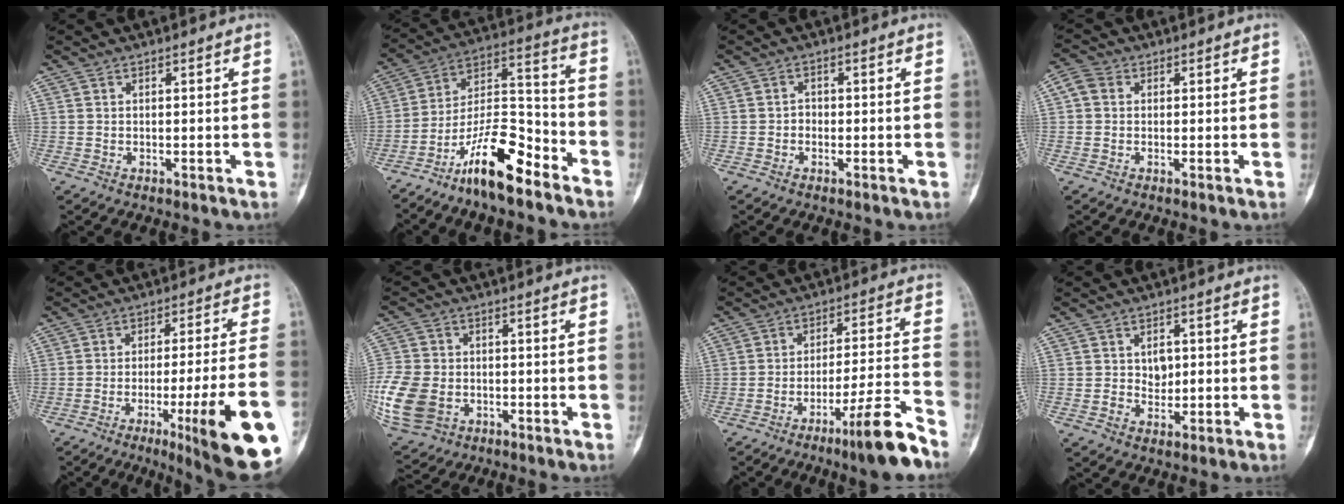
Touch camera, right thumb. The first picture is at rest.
{"total": 14.8, "force": [-10.1, 4.4, 9.8], "torque": [-0.167, 0.089, -0.185]}
{"total": 1.5, "force": [-0.5, 1.3, 0.7], "torque": [0.002, 0.007, -0.011]}
{"total": 3.2, "force": [0.6, 2.8, 1.5], "torque": [-0.024, 0.011, 0.008]}
{"total": 19.6, "force": [-7.8, 1.7, 17.9], "torque": [-0.204, 0.010, -0.106]}
{"total": 17.1, "force": [-4.6, 13.1, 10.0], "torque": [-0.257, 0.000, -0.076]}
{"total": 11.9, "force": [-8.4, 0.3, 8.4], "torque": [-0.126, 0.058, -0.137]}
{"total": 3.6, "force": [0.3, 2.8, 2.2], "torque": [-0.005, 0.002, 0.005]}